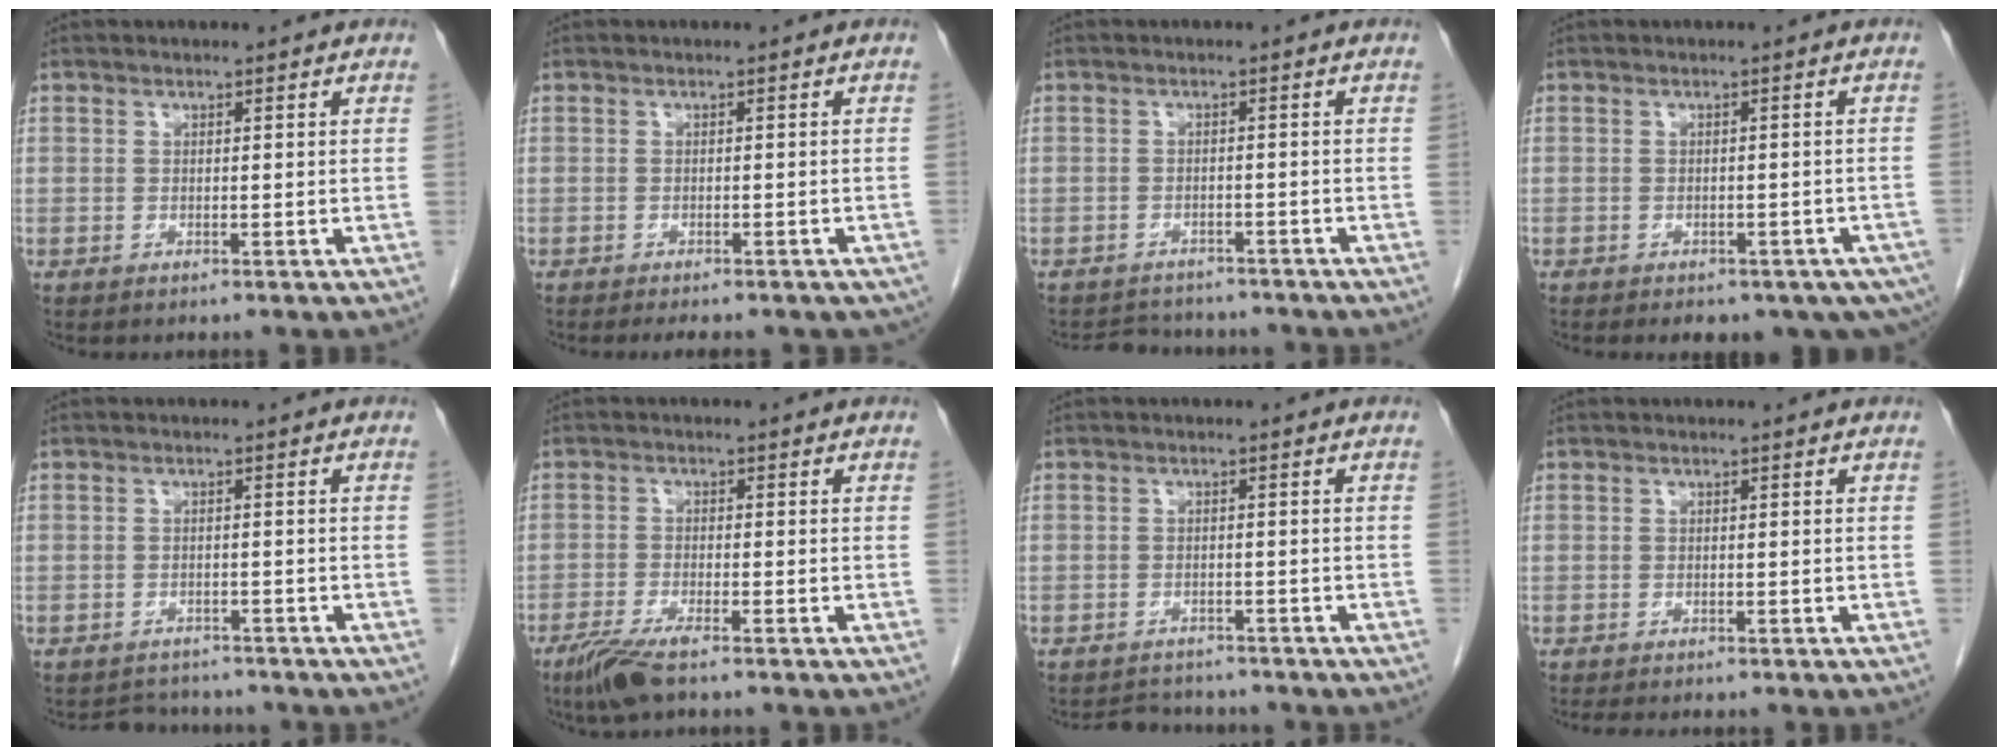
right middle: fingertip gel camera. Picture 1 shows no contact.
{"total": 8.5, "force": [-7.1, 2.9, 3.7], "torque": [-0.047, -0.007, -0.073]}
{"total": 6.4, "force": [-6.0, 2.1, 1.0], "torque": [-0.016, 0.001, -0.077]}
{"total": 12.4, "force": [-8.2, 6.0, 7.2], "torque": [-0.104, -0.011, -0.087]}
{"total": 4.1, "force": [-3.8, 1.4, 0.0], "torque": [-0.001, 0.000, -0.054]}
{"total": 4.9, "force": [-3.5, 0.4, 3.4], "torque": [-0.072, -0.013, -0.068]}
{"total": 4.4, "force": [-4.2, 1.3, 0.3], "torque": [-0.005, -0.004, -0.060]}
{"total": 2.8, "force": [-2.4, 0.4, 1.4], "torque": [-0.021, -0.009, -0.031]}